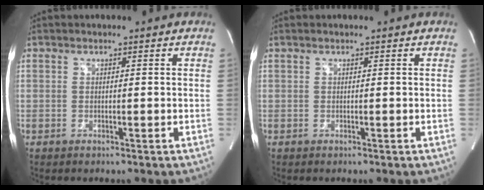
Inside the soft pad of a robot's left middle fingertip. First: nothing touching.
{"total": 0.0}